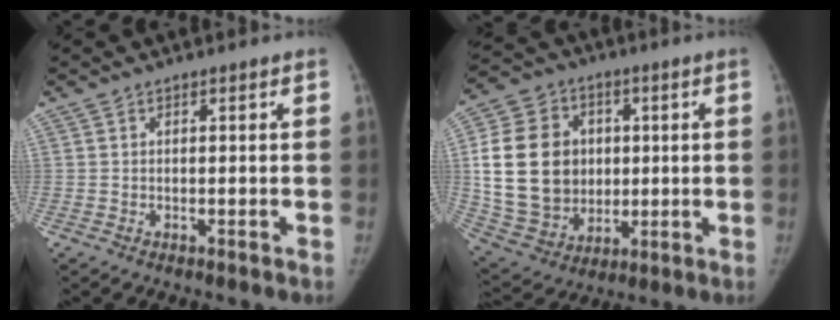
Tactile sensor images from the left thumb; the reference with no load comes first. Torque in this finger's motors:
{"motor_torque": [2.35, 2.47, 1.96, -0.15, 0.56]}